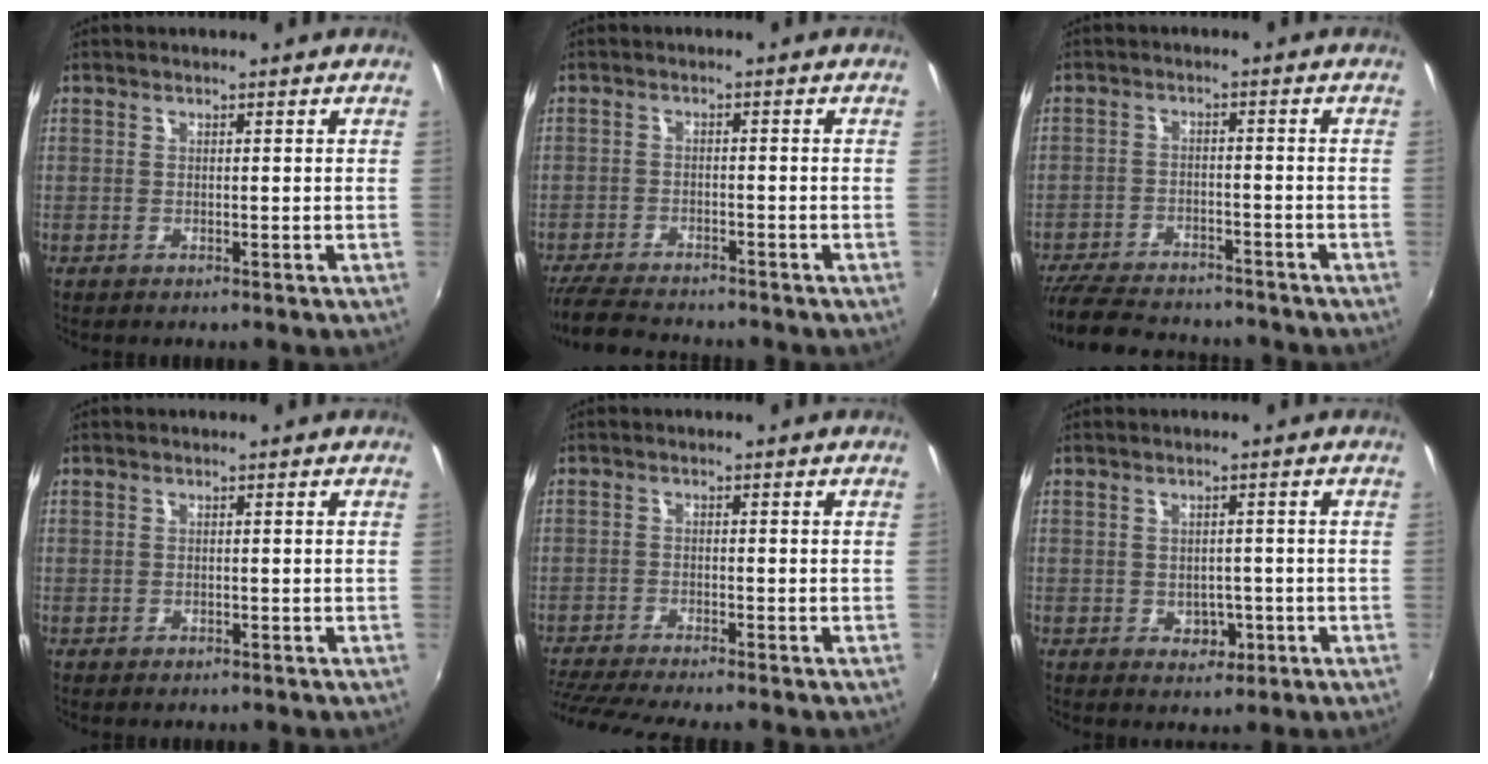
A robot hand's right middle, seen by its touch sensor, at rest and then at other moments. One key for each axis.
{"total": 8.3, "fx": -7.6, "fy": 1.7, "fz": 2.9, "tx": -0.085, "ty": -0.016, "tz": -0.130}
{"total": 14.1, "fx": -12.3, "fy": 4.3, "fz": 5.4, "tx": -0.131, "ty": -0.010, "tz": -0.190}
{"total": 0.8, "fx": -0.6, "fy": 0.6, "fz": 0.2, "tx": -0.004, "ty": 0.000, "tz": -0.007}
{"total": 8.6, "fx": -7.8, "fy": -0.4, "fz": 3.6, "tx": -0.097, "ty": -0.027, "tz": -0.135}
{"total": 3.5, "fx": -1.0, "fy": 2.9, "fz": 1.7, "tx": -0.027, "ty": 0.003, "tz": -0.006}